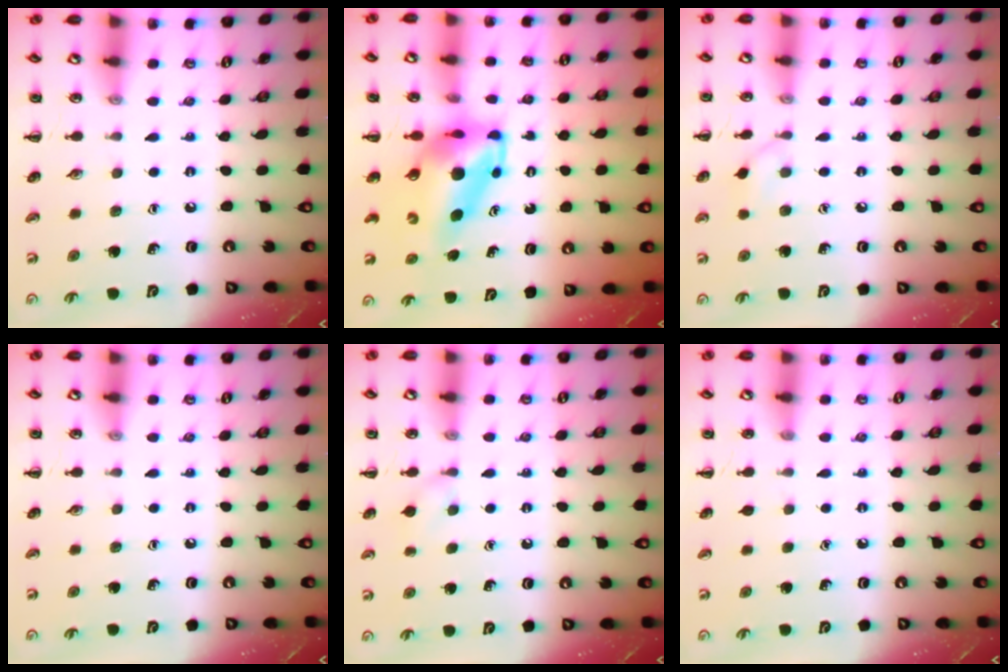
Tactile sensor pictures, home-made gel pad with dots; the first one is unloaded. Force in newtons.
{"total": 7.6, "press": 7.3, "slide": 2.0}
{"total": 5.3, "press": 5.1, "slide": 1.7}
{"total": 0.0}
{"total": 6.1, "press": 5.7, "slide": 2.2}
{"total": 0.0}